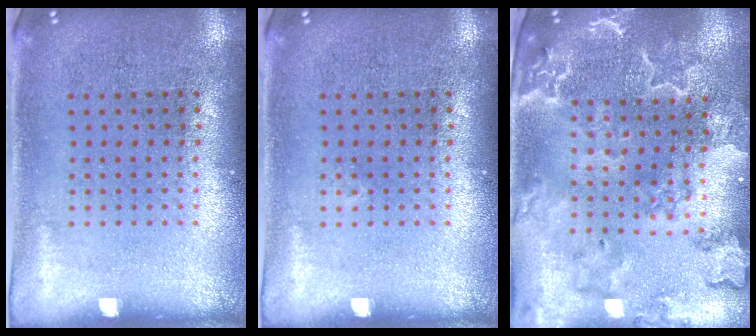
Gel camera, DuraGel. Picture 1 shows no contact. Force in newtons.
{"total": 0.0}
{"total": 3.1, "press": 2.8, "slide": 1.3}